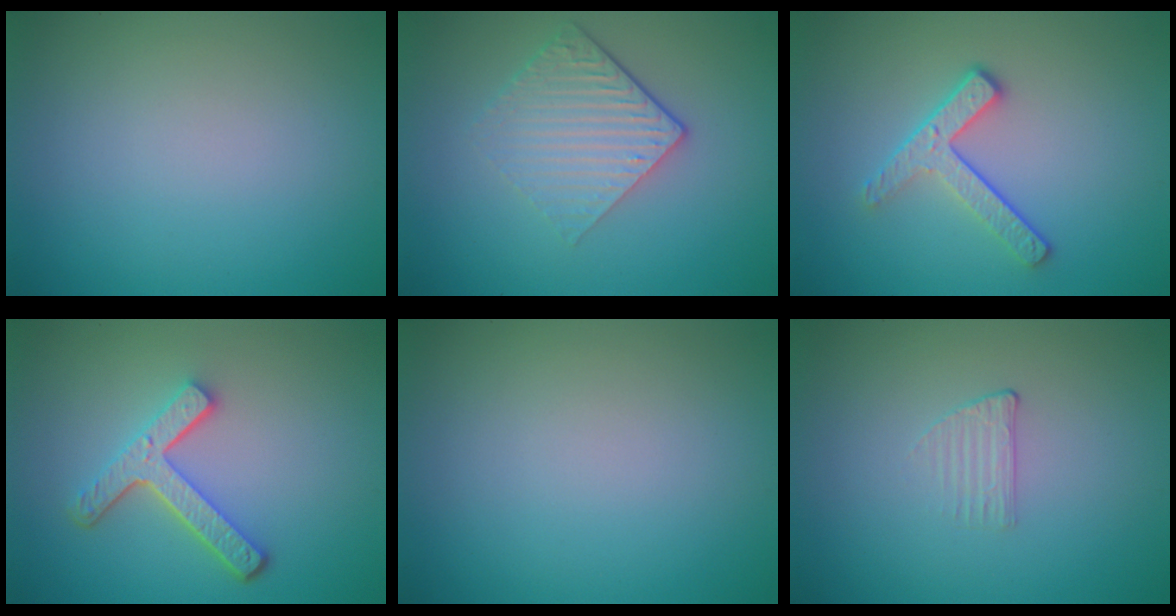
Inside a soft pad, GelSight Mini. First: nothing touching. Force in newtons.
{"total": 4.3, "press": 2.9, "slide": 3.1}
{"total": 3.0, "press": 2.5, "slide": 1.8}
{"total": 4.2, "press": 3.3, "slide": 2.7}
{"total": 0.0}
{"total": 1.0, "press": 0.3, "slide": 1.0}